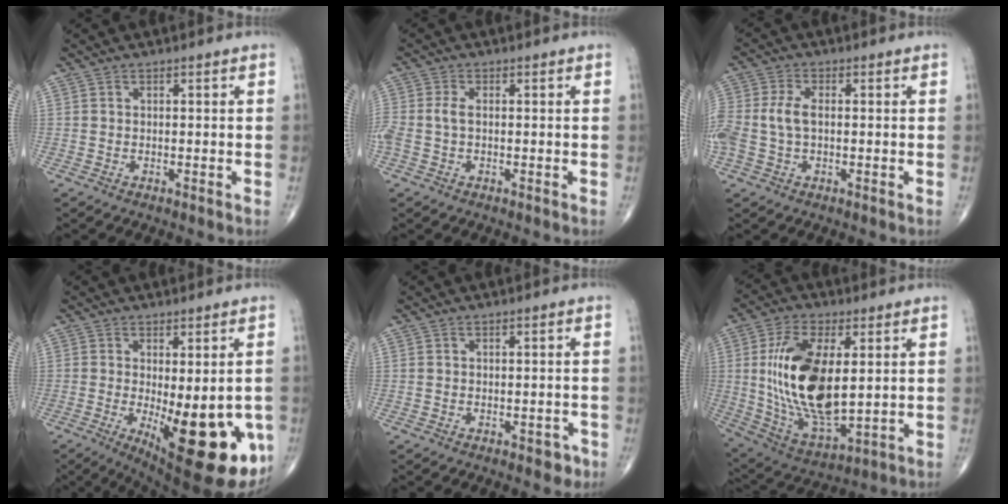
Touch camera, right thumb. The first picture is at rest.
{"total": 3.5, "force": [-0.2, 2.0, 2.9], "torque": [-0.085, 0.008, -0.005]}
{"total": 7.1, "force": [-0.2, 4.2, 5.7], "torque": [-0.151, 0.014, -0.004]}
{"total": 19.0, "force": [-5.1, 7.1, 16.8], "torque": [-0.191, -0.028, -0.049]}
{"total": 2.1, "force": [-1.1, 1.3, 1.3], "torque": [-0.002, 0.005, -0.012]}
{"total": 20.0, "force": [2.5, 9.6, 17.4], "torque": [-0.330, -0.020, 0.058]}